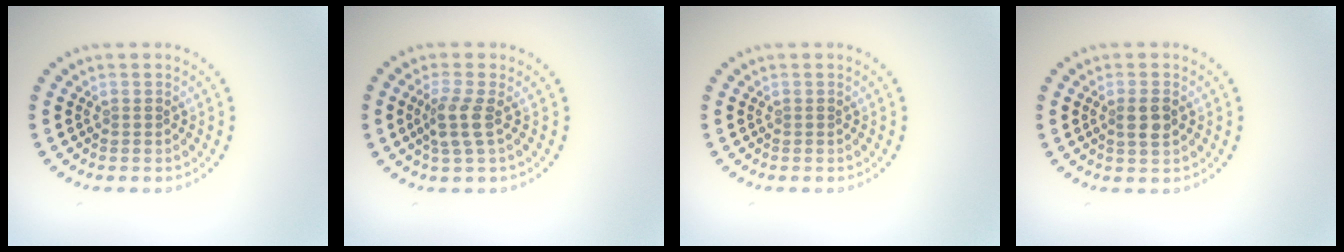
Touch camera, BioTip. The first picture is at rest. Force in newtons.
{"total": 2.4, "press": 1.9, "slide": 1.5}
{"total": 0.0}
{"total": 2.0, "press": 1.9, "slide": 0.6}